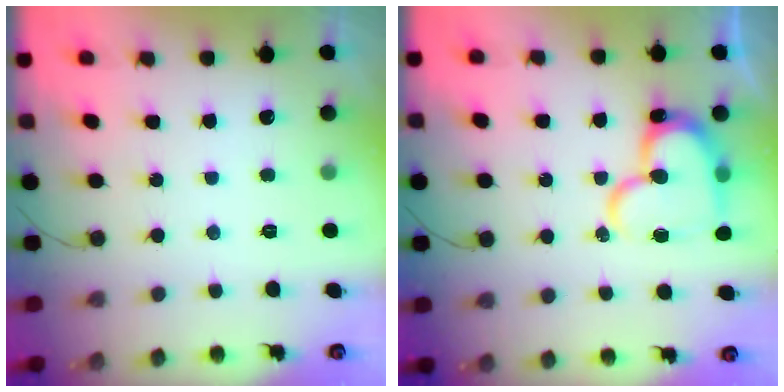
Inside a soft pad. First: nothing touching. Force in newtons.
{"total": 18.2, "press": 18.2, "slide": 1.5}